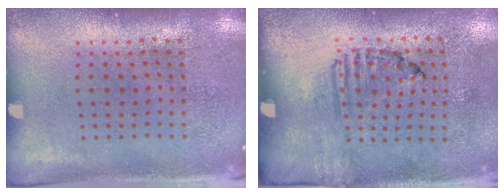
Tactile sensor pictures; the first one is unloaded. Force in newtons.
{"total": 1.7, "press": 1.0, "slide": 1.4}